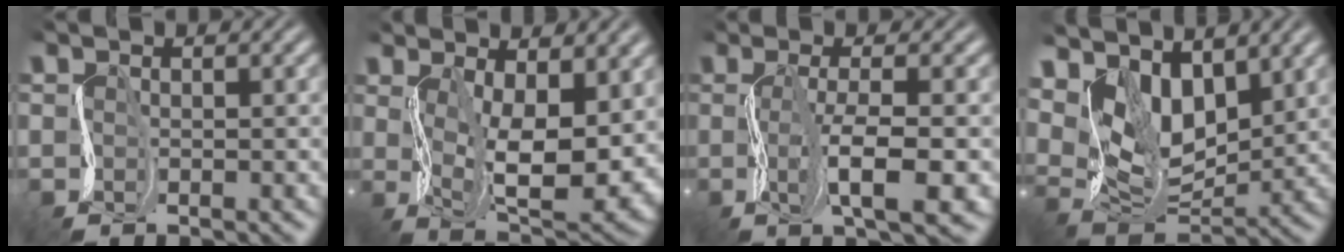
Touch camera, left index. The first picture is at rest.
{"total": 10.6, "force": [1.2, 4.6, 9.5], "torque": [-0.160, -0.014, 0.031]}
{"total": 5.8, "force": [-0.8, 1.3, 5.6], "torque": [-0.097, 0.004, -0.012]}
{"total": 8.1, "force": [4.9, 4.5, 4.7], "torque": [-0.095, -0.005, 0.090]}